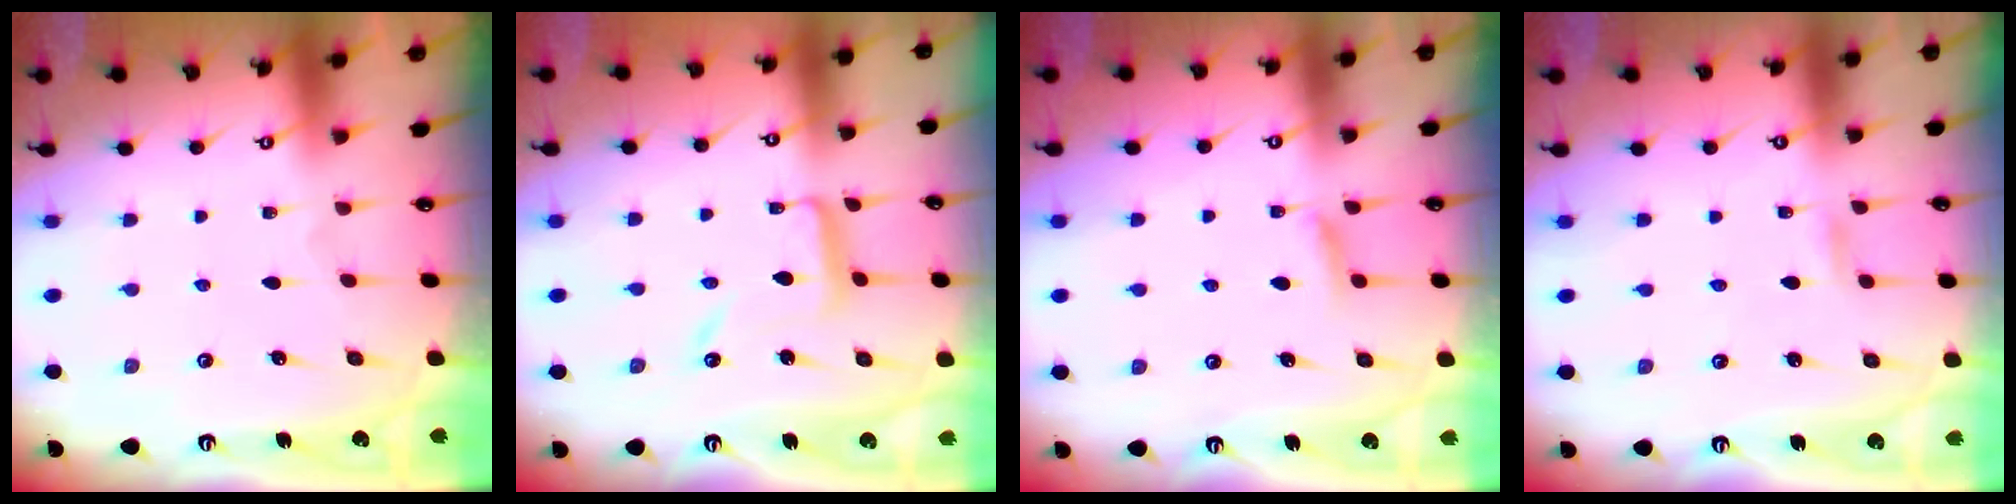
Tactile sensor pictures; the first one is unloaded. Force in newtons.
{"total": 11.1, "press": 11.0, "slide": 0.9}
{"total": 6.6, "press": 6.6, "slide": 0.8}
{"total": 2.8, "press": 2.8, "slide": 0.2}